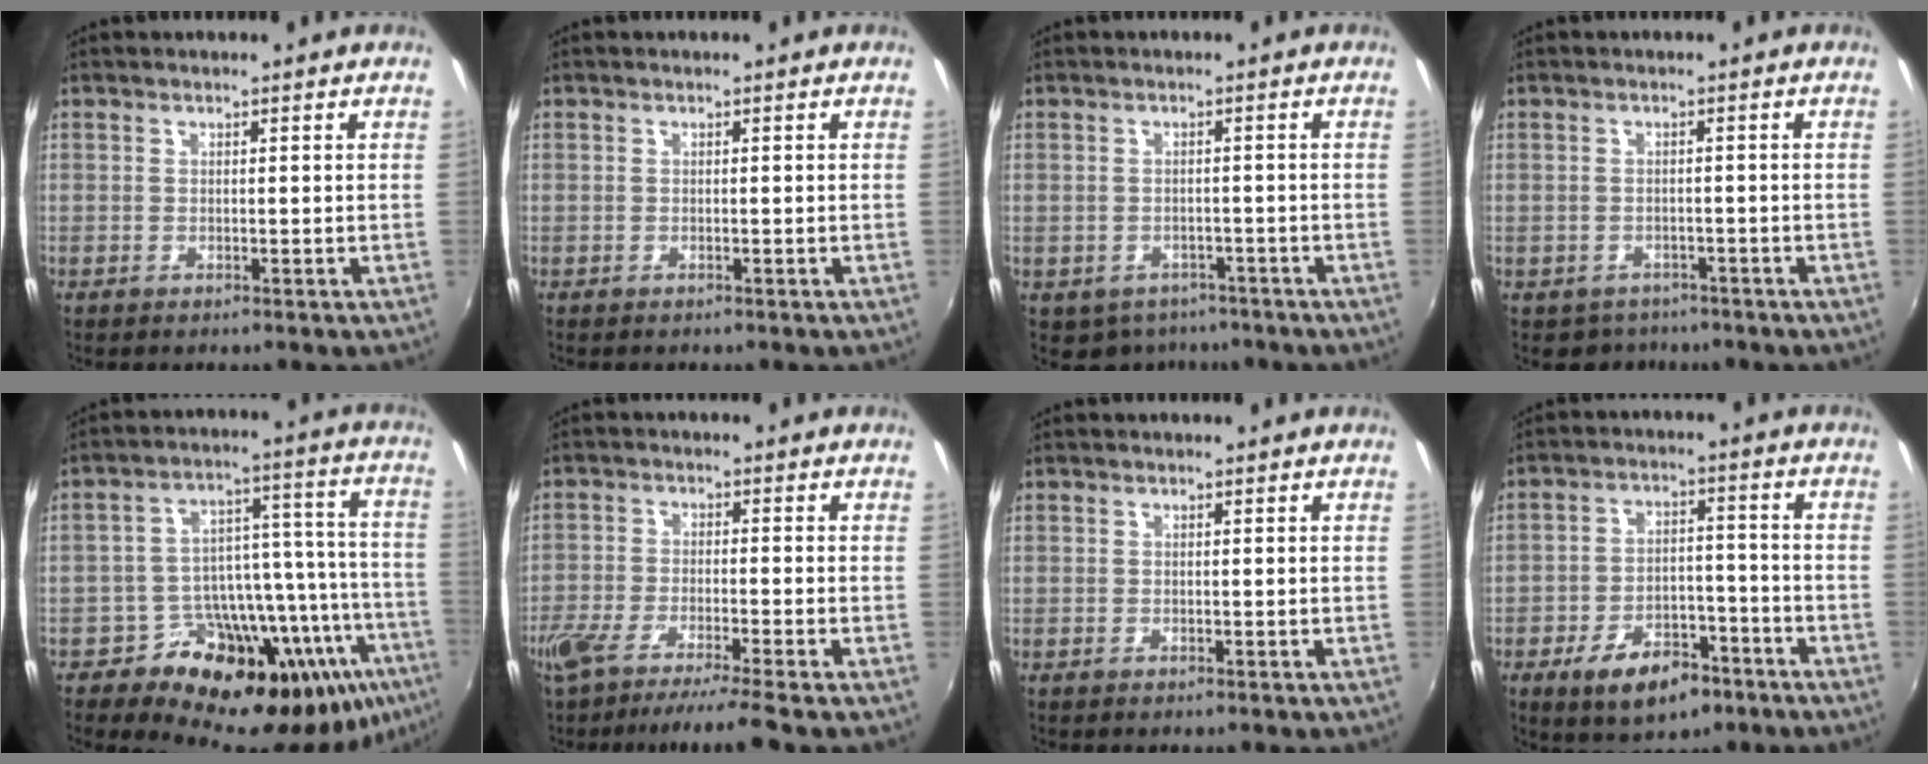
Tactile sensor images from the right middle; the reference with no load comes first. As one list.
[{"total": 0.0}, {"total": 6.0, "force": [-4.1, 4.1, 1.8], "torque": [-0.046, -0.009, -0.047]}, {"total": 3.9, "force": [-2.8, 2.7, 0.5], "torque": [-0.021, -0.005, -0.037]}, {"total": 23.0, "force": [-15.7, 11.1, 12.7], "torque": [-0.169, 0.016, -0.230]}, {"total": 9.4, "force": [-7.7, -0.5, 5.3], "torque": [-0.109, -0.032, -0.132]}, {"total": 0.0}, {"total": 11.0, "force": [-6.6, 5.6, 6.7], "torque": [-0.134, 0.008, -0.095]}]